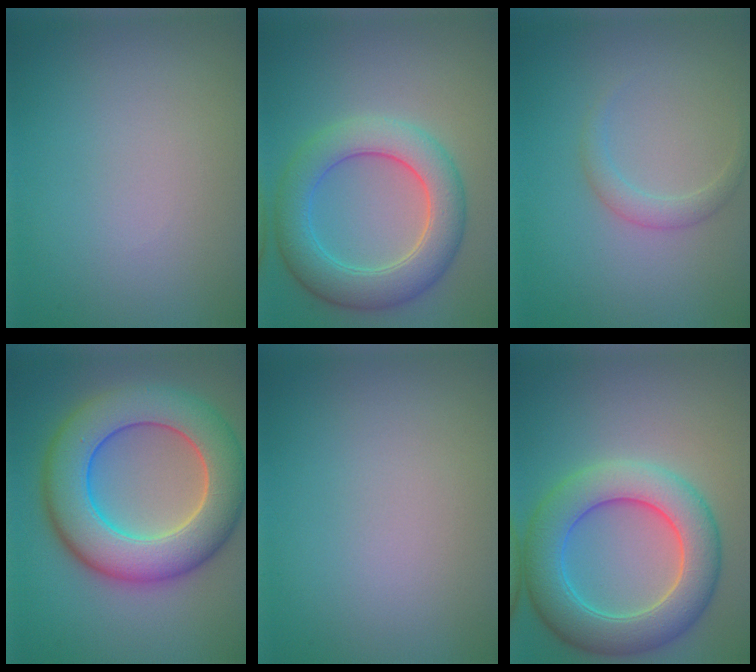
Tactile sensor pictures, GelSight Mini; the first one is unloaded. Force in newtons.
{"total": 6.2, "press": 6.2, "slide": 0.2}
{"total": 1.5, "press": 1.5, "slide": 0.0}
{"total": 10.6, "press": 10.6, "slide": 0.5}
{"total": 0.0}
{"total": 7.5, "press": 7.5, "slide": 0.2}